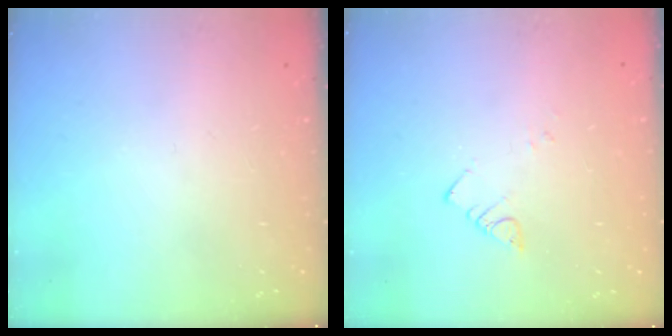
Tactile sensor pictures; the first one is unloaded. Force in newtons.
{"total": 2.2, "press": 2.2, "slide": 0.2}